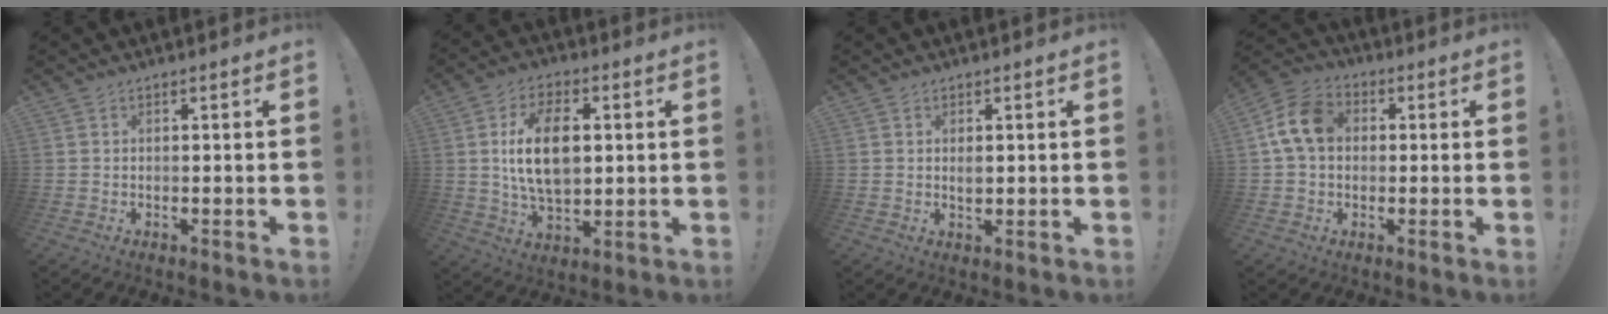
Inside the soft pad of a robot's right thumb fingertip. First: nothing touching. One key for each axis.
{"total": 15.2, "fx": 1.9, "fy": 8.8, "fz": 12.2, "tx": -0.219, "ty": 0.002, "tz": 0.029}
{"total": 1.7, "fx": 0.2, "fy": 1.2, "fz": 1.1, "tx": -0.007, "ty": -0.004, "tz": 0.001}
{"total": 11.6, "fx": 1.9, "fy": 8.6, "fz": 7.5, "tx": -0.138, "ty": 0.014, "tz": 0.042}